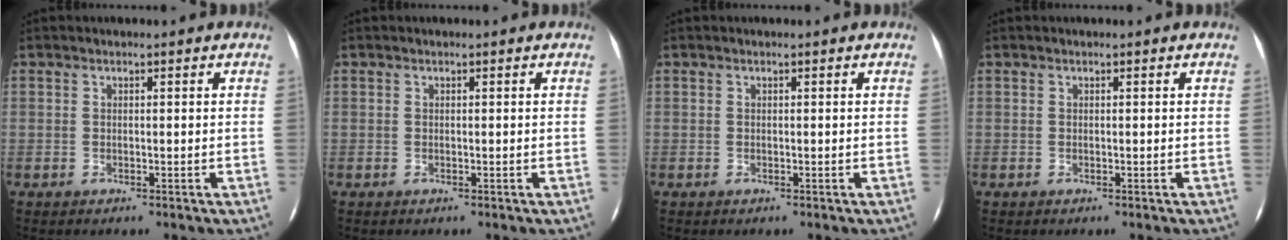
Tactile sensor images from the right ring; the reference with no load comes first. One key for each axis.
{"total": 0.0}
{"total": 0.0}
{"total": 0.0}